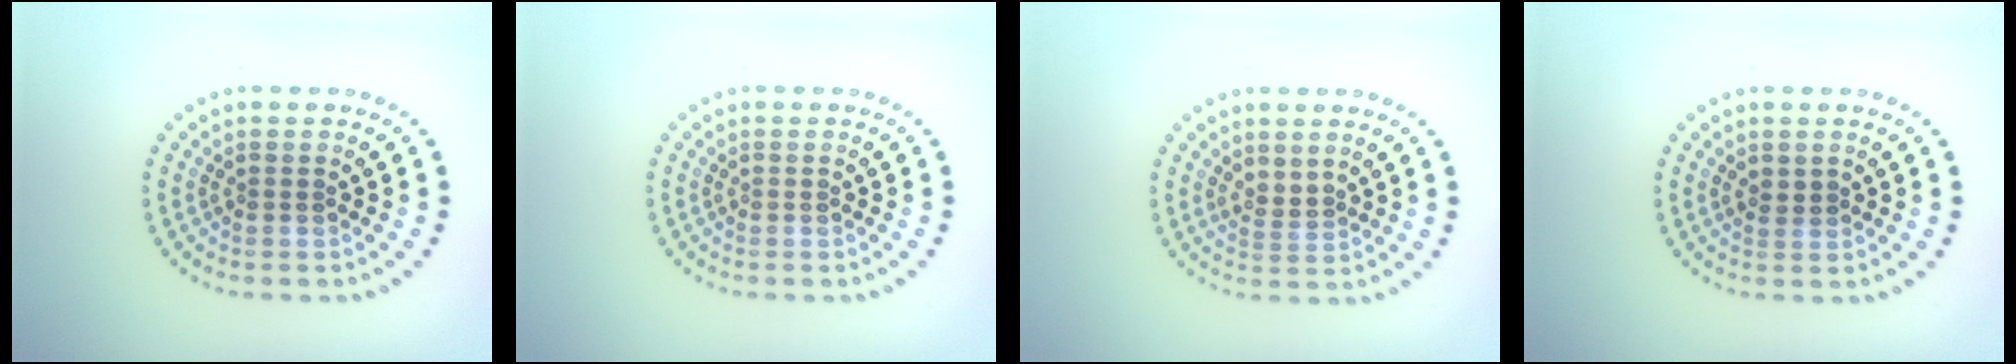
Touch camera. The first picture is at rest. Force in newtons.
{"total": 0.0}
{"total": 1.4, "press": 1.0, "slide": 1.0}
{"total": 1.0, "press": 0.9, "slide": 0.2}